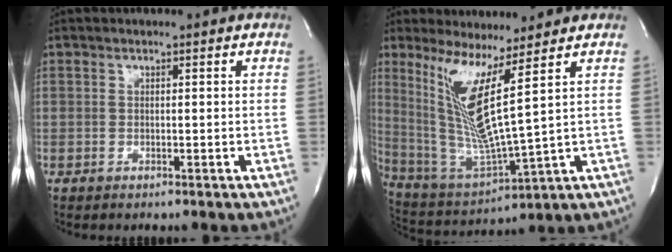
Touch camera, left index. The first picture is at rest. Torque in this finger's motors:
{"motor_torque": [0.32, -0.24, 0.30, 0.12]}